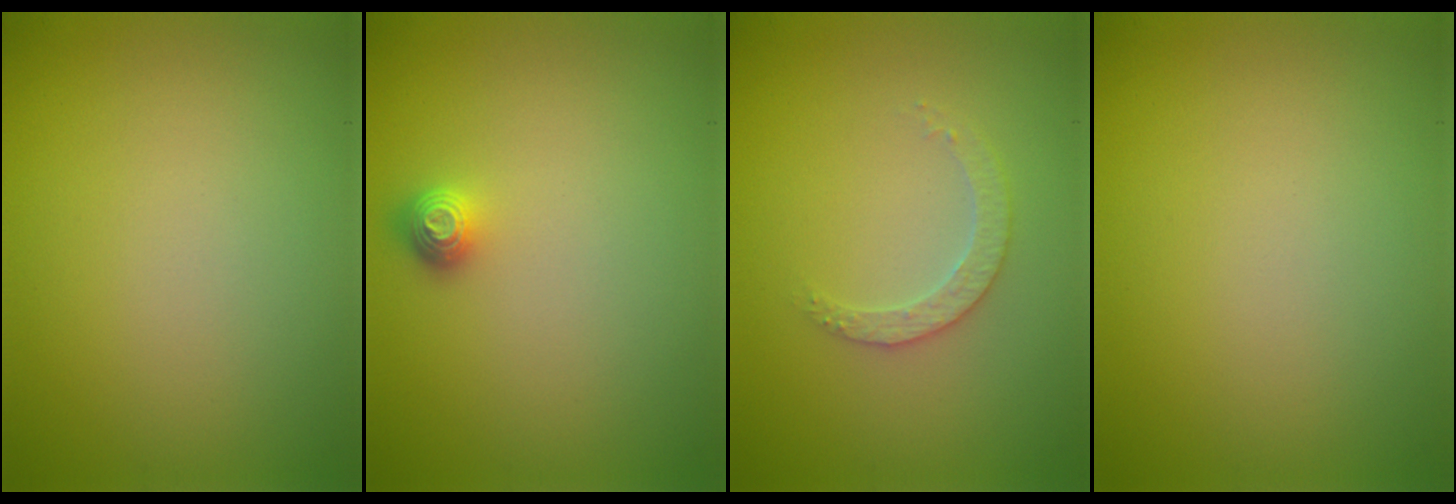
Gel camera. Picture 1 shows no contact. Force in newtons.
{"total": 1.3, "press": 1.1, "slide": 0.8}
{"total": 2.2, "press": 2.2, "slide": 0.6}
{"total": 0.0}